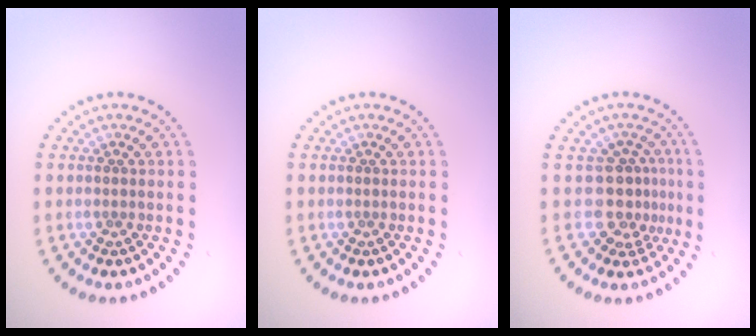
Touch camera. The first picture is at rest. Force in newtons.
{"total": 0.0}
{"total": 3.0, "press": 2.2, "slide": 2.1}